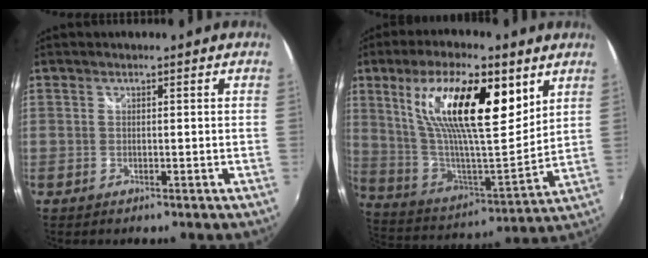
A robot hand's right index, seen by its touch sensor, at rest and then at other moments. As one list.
[{"total": 23.1, "force": [10.5, 7.3, 19.2], "torque": [-0.347, 0.011, 0.188]}]